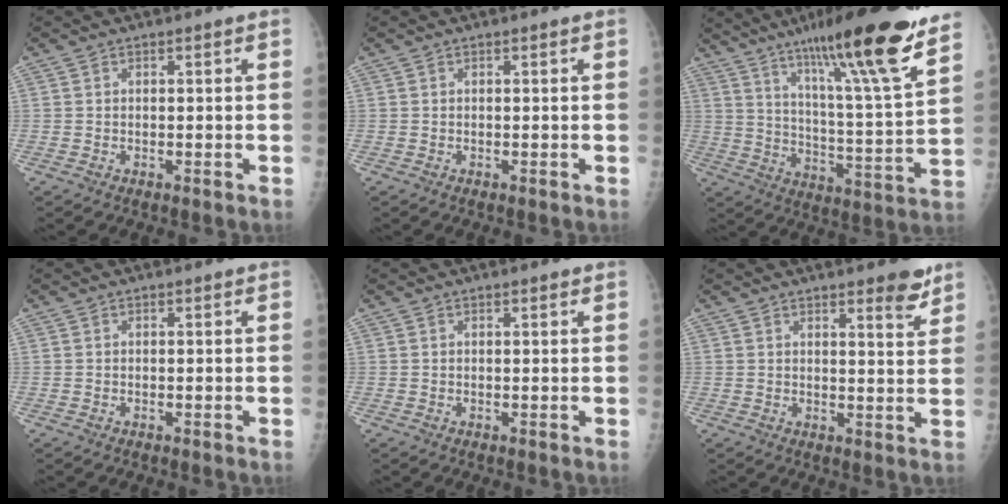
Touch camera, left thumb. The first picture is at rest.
{"total": 0.0}
{"total": 23.1, "force": [15.4, 2.0, 17.0], "torque": [-0.249, -0.059, 0.246]}
{"total": 0.0}
{"total": 0.7, "force": [0.5, 0.1, 0.4], "torque": [-0.006, -0.001, 0.007]}
{"total": 5.2, "force": [3.7, 1.1, 3.5], "torque": [-0.035, -0.026, 0.046]}